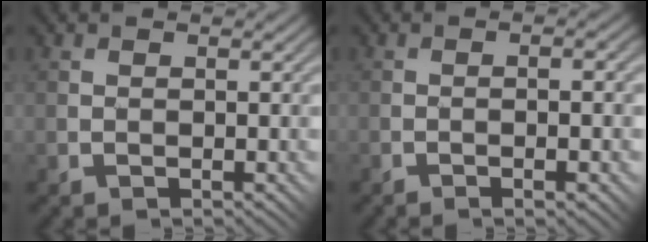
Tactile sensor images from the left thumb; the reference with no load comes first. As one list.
[{"total": 5.0, "force": [-1.8, 0.8, 4.6], "torque": [-0.060, 0.002, -0.018]}]